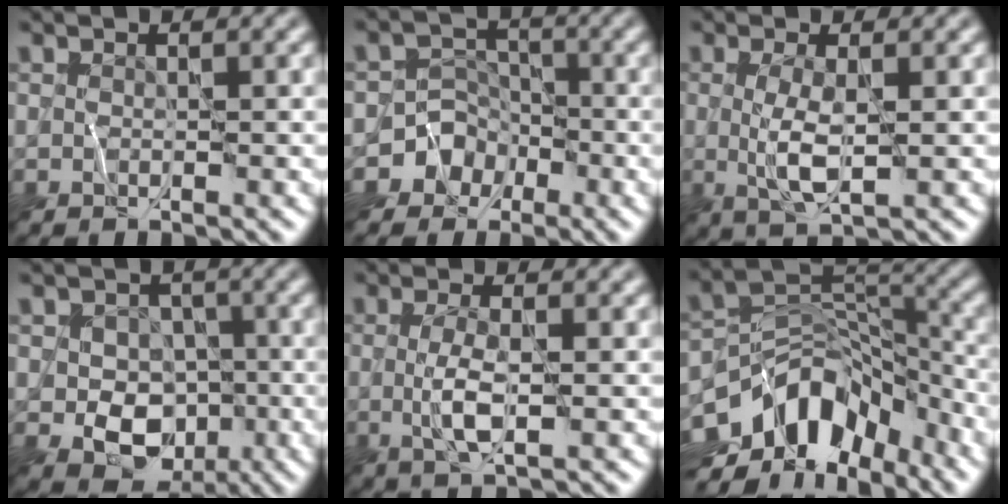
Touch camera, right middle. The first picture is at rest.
{"total": 5.4, "force": [-3.0, 4.4, 0.0], "torque": [0.035, 0.001, -0.073]}
{"total": 3.0, "force": [0.2, 0.6, 3.0], "torque": [-0.066, -0.007, 0.004]}
{"total": 6.6, "force": [-1.5, 5.3, 3.6], "torque": [-0.027, -0.009, -0.036]}
{"total": 2.9, "force": [-0.1, 0.6, 2.9], "torque": [-0.064, -0.004, -0.005]}
{"total": 10.4, "force": [-5.3, 6.6, 6.0], "torque": [-0.094, 0.012, -0.101]}